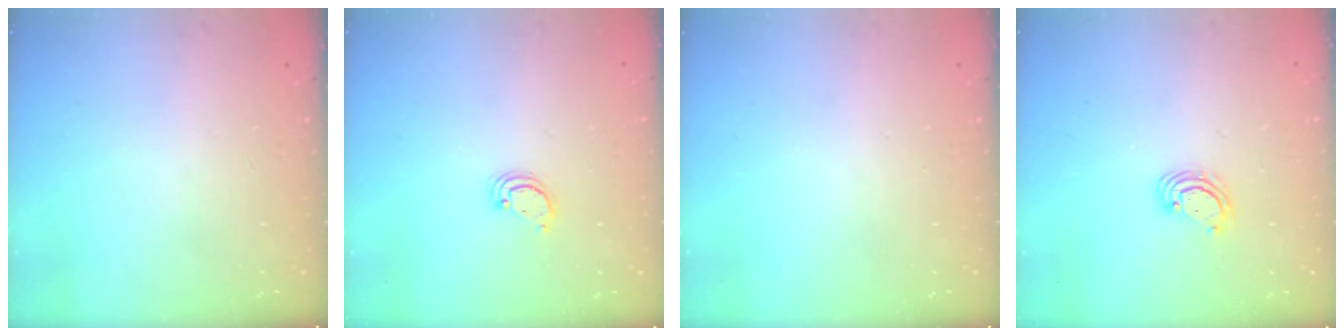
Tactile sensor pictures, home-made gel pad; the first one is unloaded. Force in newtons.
{"total": 2.6, "press": 2.6, "slide": 0.2}
{"total": 0.0}
{"total": 3.0, "press": 2.9, "slide": 0.3}